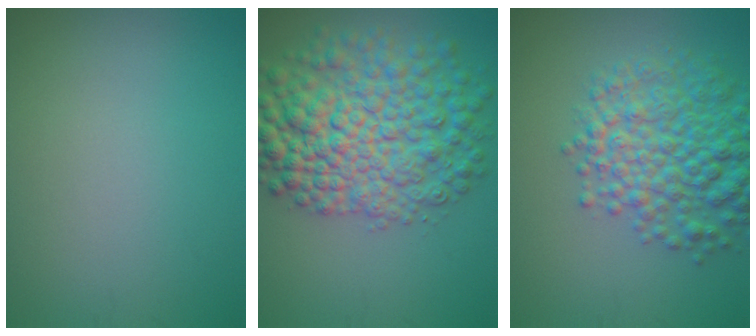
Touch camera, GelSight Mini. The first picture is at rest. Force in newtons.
{"total": 9.8, "press": 9.8, "slide": 0.3}
{"total": 7.0, "press": 7.0, "slide": 0.3}